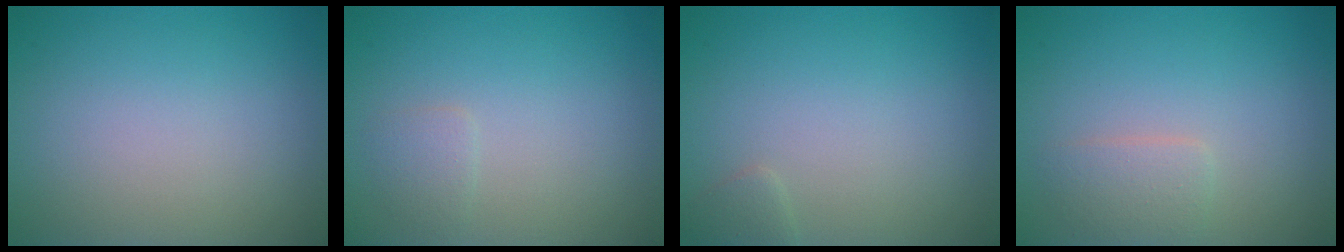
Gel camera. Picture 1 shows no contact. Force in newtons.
{"total": 1.0, "press": 1.0, "slide": 0.0}
{"total": 0.8, "press": 0.8, "slide": 0.0}
{"total": 1.8, "press": 1.8, "slide": 0.0}